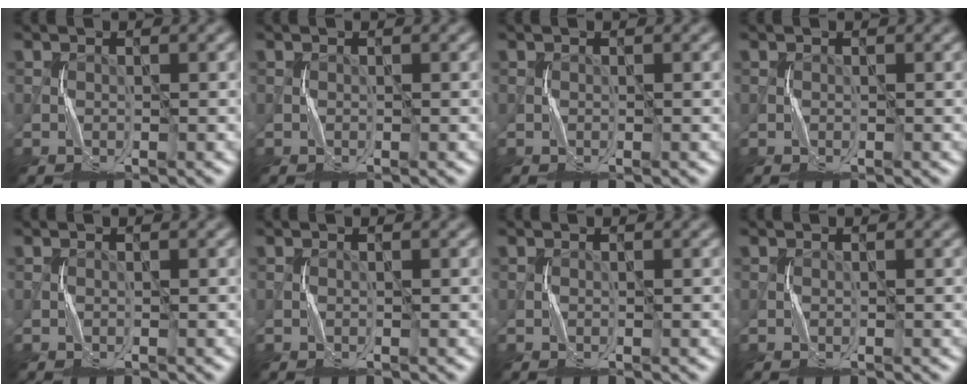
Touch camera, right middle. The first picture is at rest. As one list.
[{"total": 0.0}, {"total": 0.0}, {"total": 0.0}, {"total": 0.0}, {"total": 0.0}, {"total": 0.0}, {"total": 0.0}]